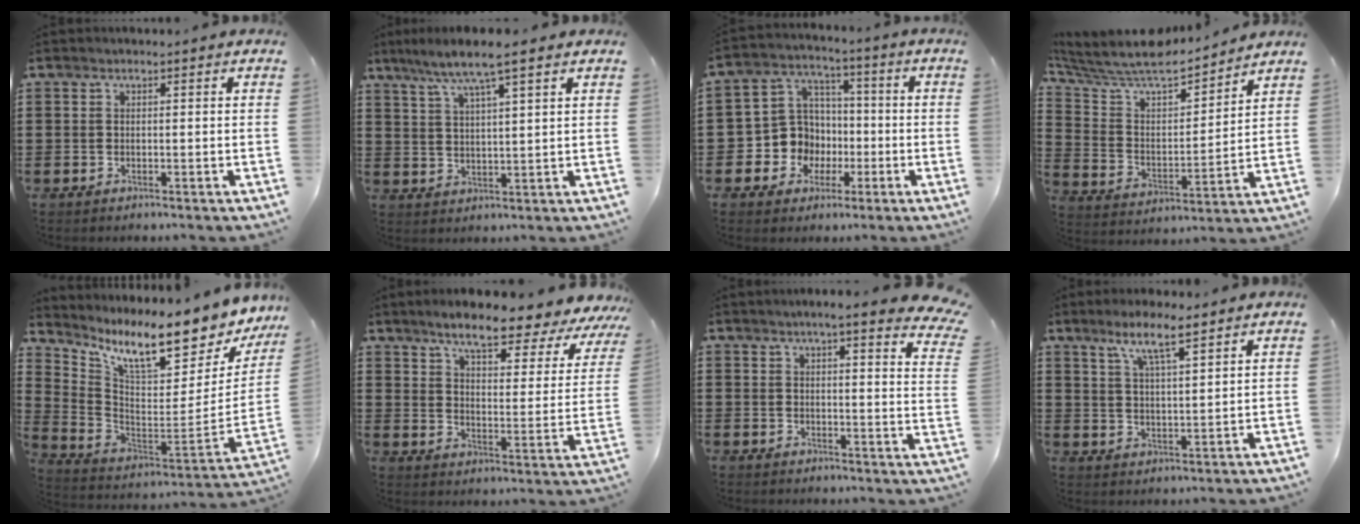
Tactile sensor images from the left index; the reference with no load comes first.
{"total": 6.5, "force": [4.7, 0.0, 4.4], "torque": [-0.099, -0.014, 0.079]}
{"total": 8.9, "force": [-1.5, 8.6, 2.1], "torque": [-0.086, 0.009, -0.023]}
{"total": 9.2, "force": [8.4, 1.9, 3.4], "torque": [-0.105, -0.058, 0.141]}
{"total": 11.1, "force": [8.5, 1.1, 7.0], "torque": [-0.139, -0.080, 0.134]}
{"total": 8.2, "force": [6.8, 1.1, 4.4], "torque": [-0.091, -0.040, 0.108]}
{"total": 4.7, "force": [3.9, -0.3, 2.7], "torque": [-0.060, -0.018, 0.063]}
{"total": 6.3, "force": [4.7, 0.8, 4.2], "torque": [-0.095, -0.005, 0.083]}